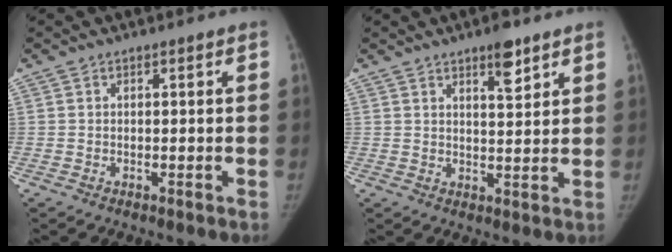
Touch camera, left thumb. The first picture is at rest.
{"total": 5.3, "force": [3.5, 1.6, 3.6], "torque": [-0.042, -0.023, 0.053]}